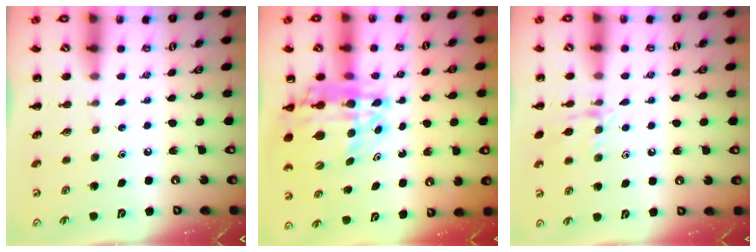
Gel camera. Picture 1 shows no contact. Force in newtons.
{"total": 17.0, "press": 16.3, "slide": 4.6}
{"total": 9.2, "press": 9.1, "slide": 1.0}